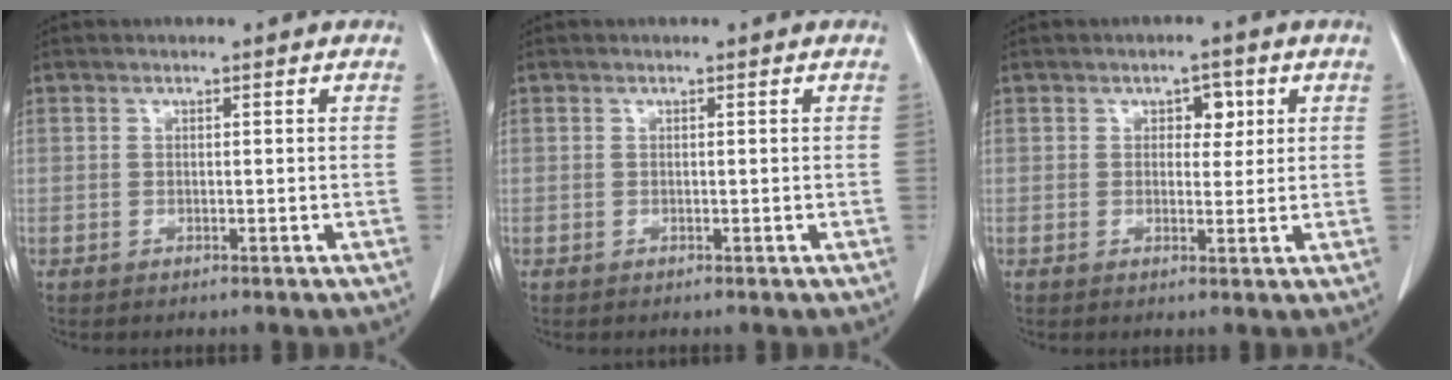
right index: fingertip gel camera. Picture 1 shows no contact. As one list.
[{"total": 0.0}, {"total": 3.0, "force": [1.1, 1.9, 2.1], "torque": [-0.023, 0.006, 0.014]}]